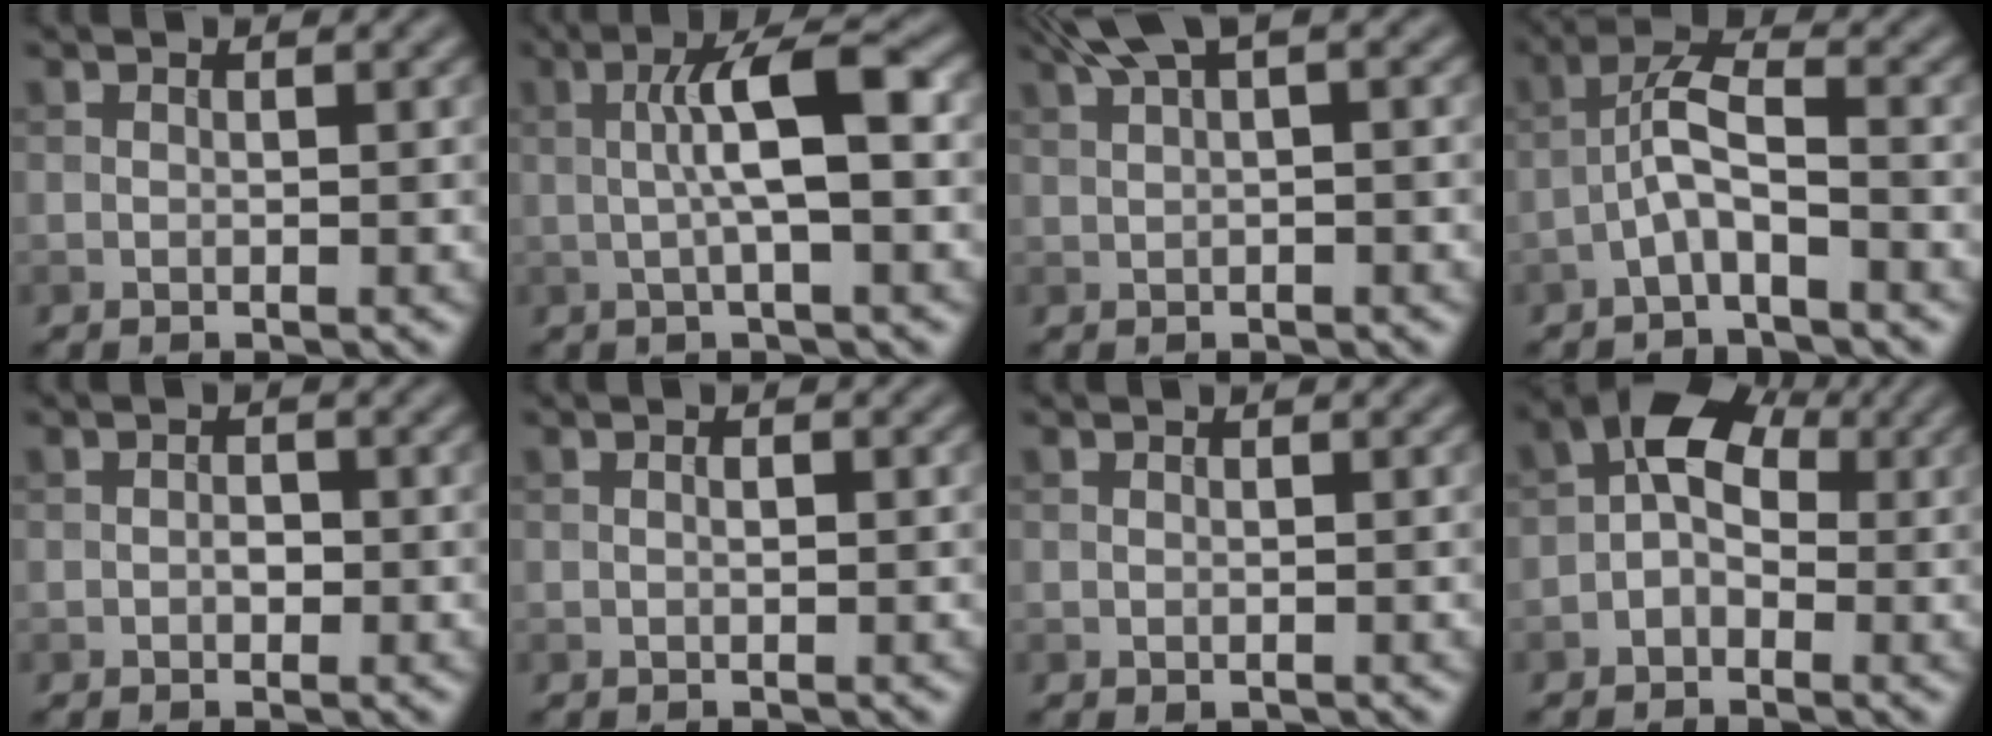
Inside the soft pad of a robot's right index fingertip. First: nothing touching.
{"total": 6.1, "force": [0.2, 1.2, 6.0], "torque": [-0.101, 0.013, -0.001]}
{"total": 3.9, "force": [2.0, 0.9, 3.2], "torque": [-0.064, 0.017, 0.038]}
{"total": 3.7, "force": [-1.8, 0.9, 3.1], "torque": [-0.065, 0.015, -0.042]}
{"total": 1.0, "force": [-0.2, 0.7, 0.7], "torque": [-0.010, 0.000, -0.007]}
{"total": 0.7, "force": [0.0, 0.2, 0.7], "torque": [-0.012, -0.001, 0.000]}
{"total": 0.0}
{"total": 4.9, "force": [-0.2, 3.3, 3.6], "torque": [-0.036, 0.020, -0.020]}